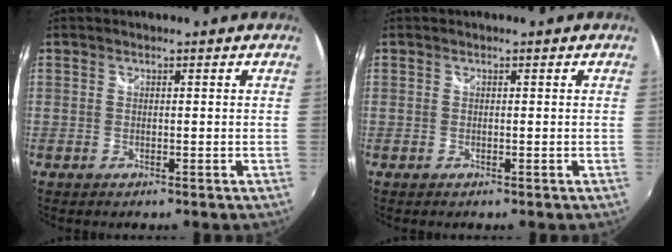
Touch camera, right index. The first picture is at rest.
{"total": 0.0}